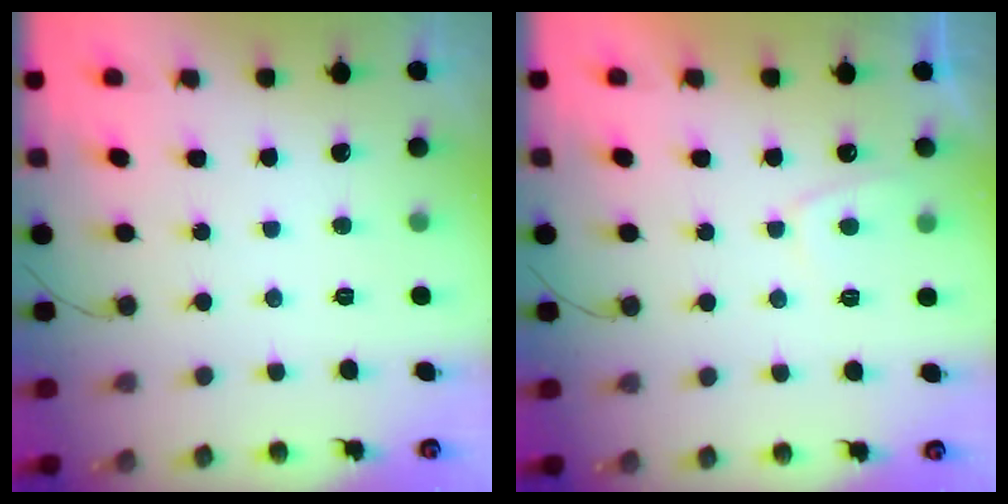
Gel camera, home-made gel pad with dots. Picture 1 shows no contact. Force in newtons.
{"total": 1.9, "press": 1.8, "slide": 0.7}